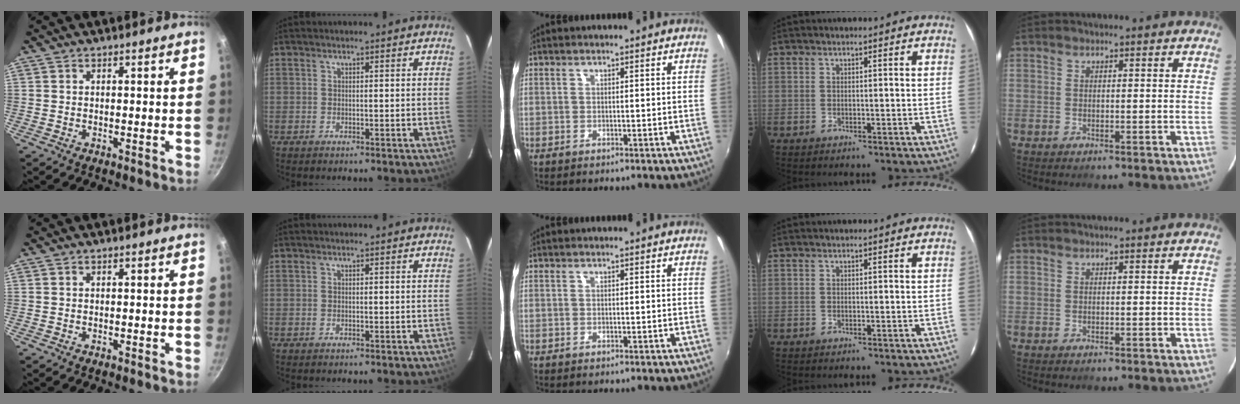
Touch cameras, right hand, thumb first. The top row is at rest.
{}